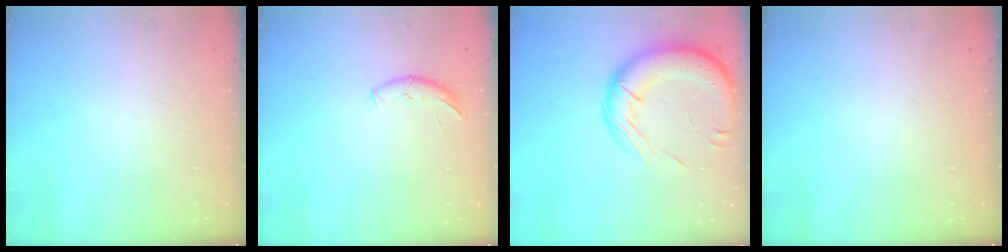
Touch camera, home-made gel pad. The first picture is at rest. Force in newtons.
{"total": 7.2, "press": 7.1, "slide": 1.3}
{"total": 19.3, "press": 18.8, "slide": 3.9}
{"total": 0.0}